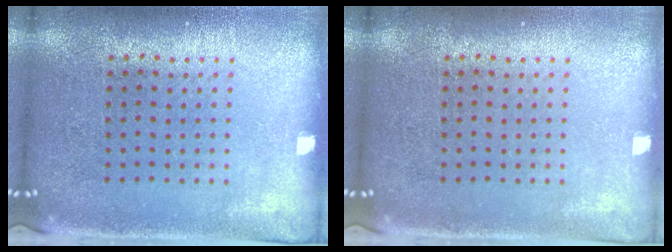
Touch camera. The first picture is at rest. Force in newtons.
{"total": 0.0}